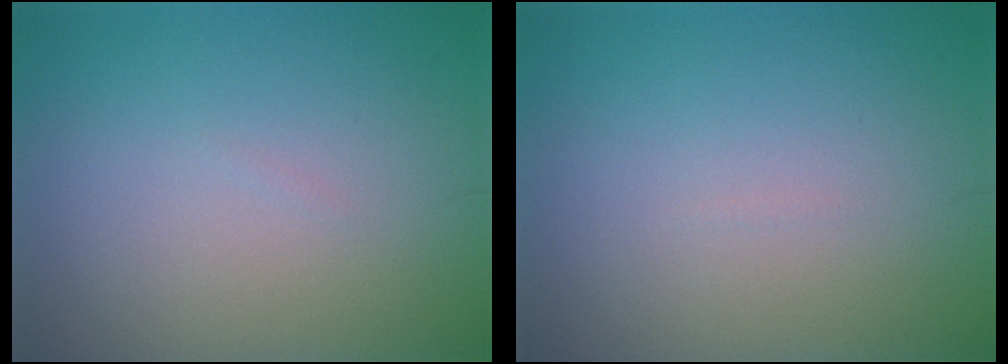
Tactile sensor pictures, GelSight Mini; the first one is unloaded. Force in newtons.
{"total": 0.0}